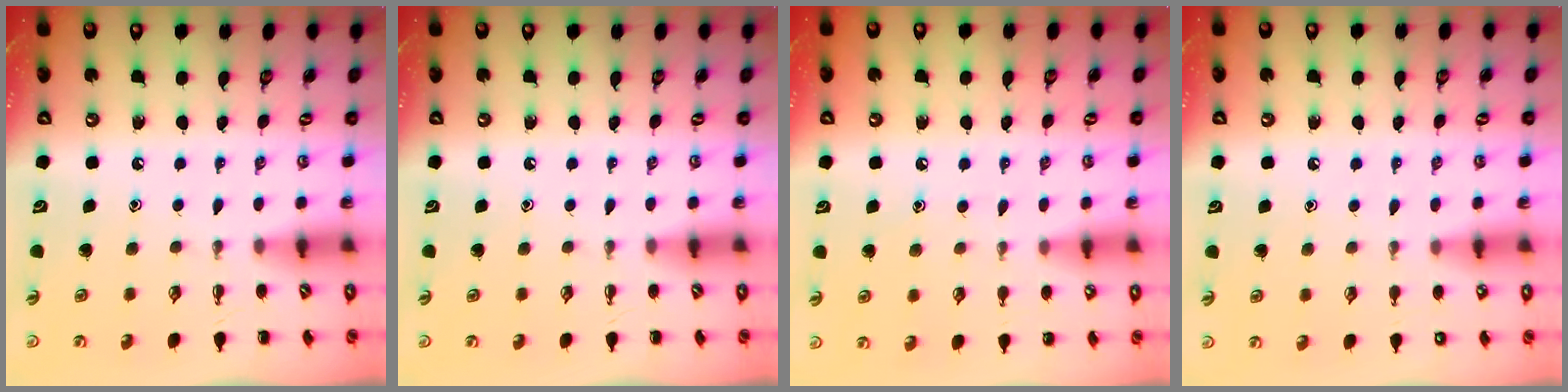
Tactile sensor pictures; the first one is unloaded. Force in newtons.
{"total": 0.0}
{"total": 6.3, "press": 6.1, "slide": 1.6}
{"total": 5.7, "press": 5.4, "slide": 1.9}